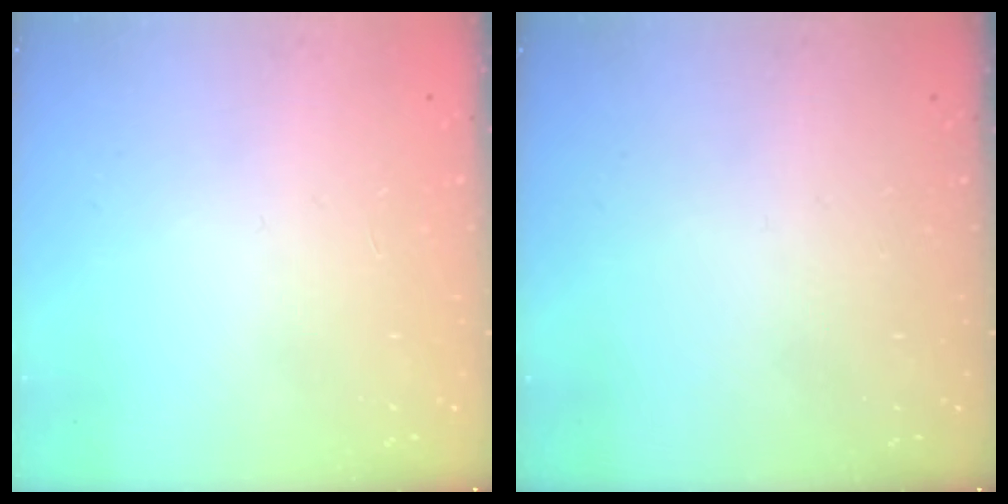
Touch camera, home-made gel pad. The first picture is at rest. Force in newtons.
{"total": 0.0}